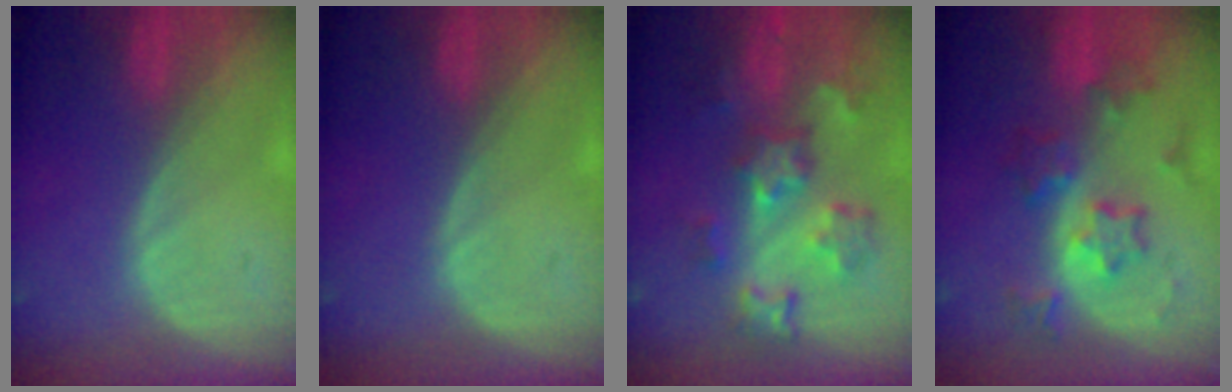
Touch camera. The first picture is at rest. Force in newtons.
{"total": 0.0}
{"total": 9.0, "press": 7.9, "slide": 4.3}
{"total": 6.8, "press": 6.8, "slide": 0.2}